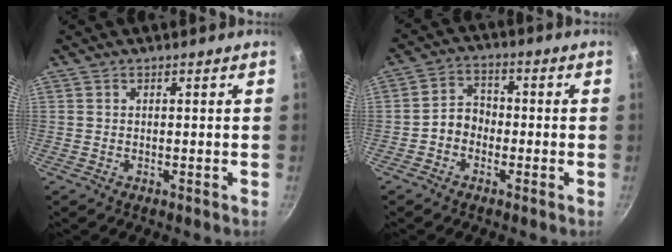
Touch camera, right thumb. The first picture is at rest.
{"total": 4.9, "force": [-1.7, 3.9, 2.4], "torque": [-0.016, 0.025, -0.039]}